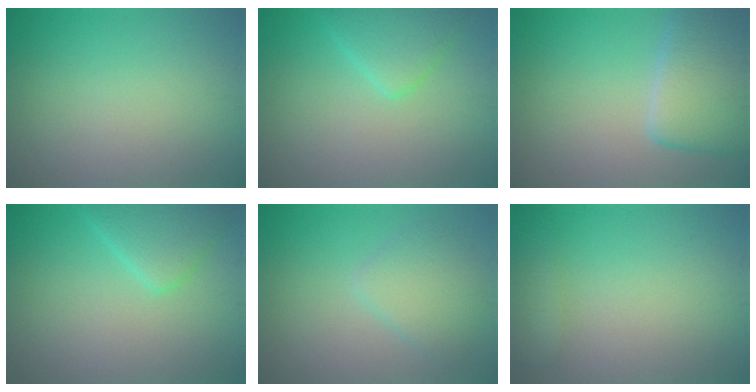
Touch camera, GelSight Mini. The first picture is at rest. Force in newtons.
{"total": 3.2, "press": 3.2, "slide": 0.2}
{"total": 6.2, "press": 6.2, "slide": 0.4}
{"total": 3.4, "press": 3.4, "slide": 0.1}
{"total": 3.0, "press": 3.0, "slide": 0.2}
{"total": 2.4, "press": 2.3, "slide": 0.3}